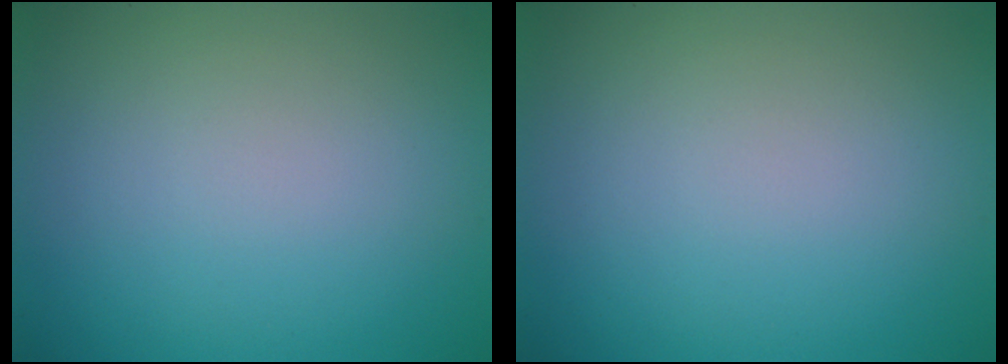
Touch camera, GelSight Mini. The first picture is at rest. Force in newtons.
{"total": 0.0}